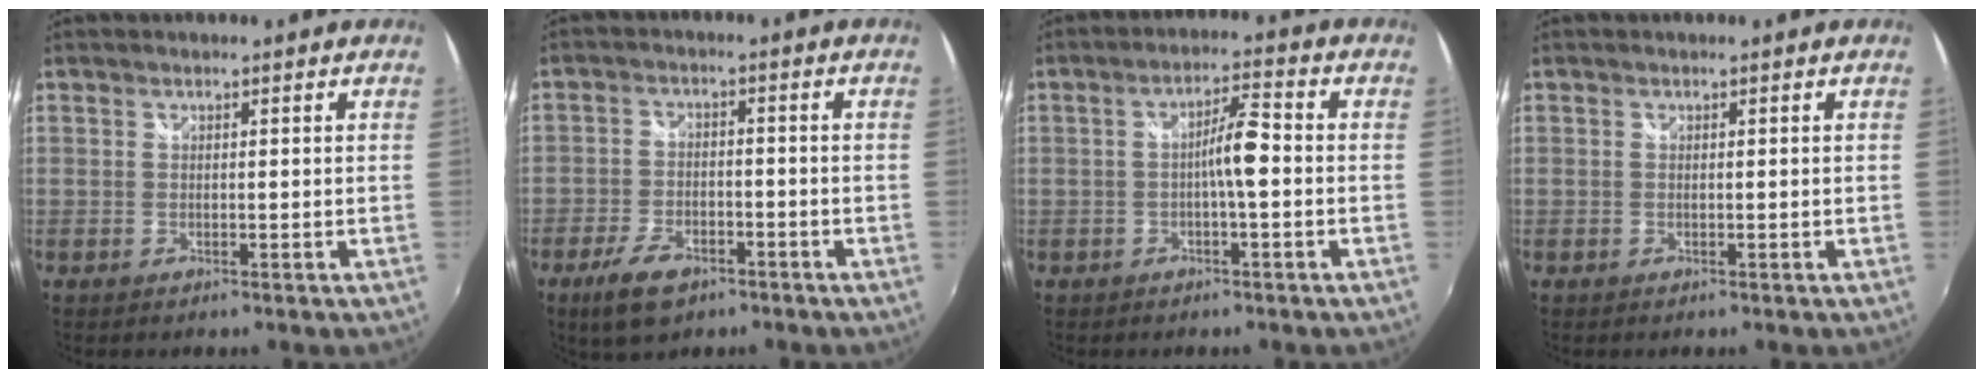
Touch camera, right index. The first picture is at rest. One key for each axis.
{"total": 8.3, "fx": -5.4, "fy": 4.1, "fz": 4.8, "tx": -0.120, "ty": -0.008, "tz": -0.094}
{"total": 4.7, "fx": -0.7, "fy": 0.4, "fz": 4.6, "tx": -0.078, "ty": 0.009, "tz": -0.011}
{"total": 0.0}